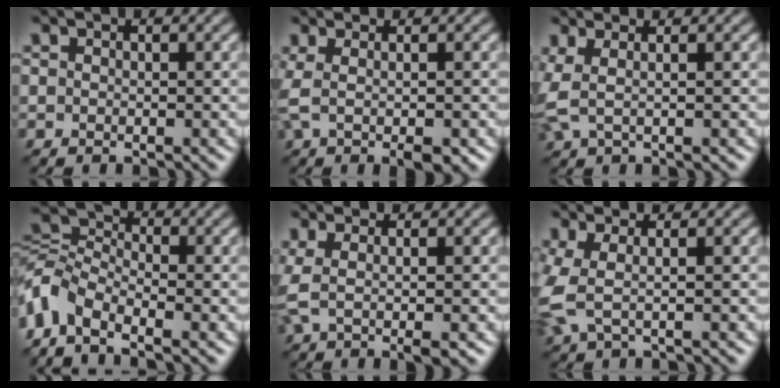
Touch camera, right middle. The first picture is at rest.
{"total": 3.6, "force": [-1.2, 0.7, 3.3], "torque": [-0.073, -0.001, -0.018]}
{"total": 2.4, "force": [-0.1, 0.5, 2.3], "torque": [-0.071, 0.002, 0.004]}
{"total": 5.3, "force": [-3.4, 2.4, 3.2], "torque": [-0.075, 0.006, -0.087]}
{"total": 3.2, "force": [-0.6, 0.5, 3.1], "torque": [-0.076, 0.001, -0.010]}
{"total": 3.1, "force": [-0.5, 0.9, 3.0], "torque": [-0.095, -0.002, -0.007]}